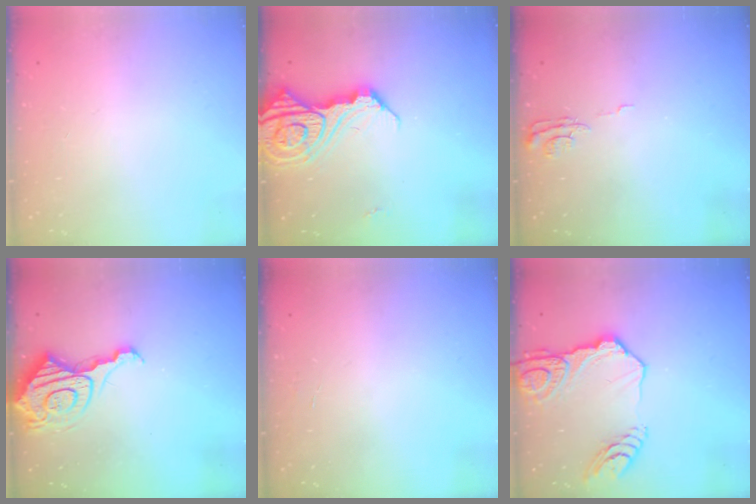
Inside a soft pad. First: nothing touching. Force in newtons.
{"total": 15.5, "press": 15.4, "slide": 1.7}
{"total": 6.2, "press": 6.2, "slide": 0.4}
{"total": 12.7, "press": 12.6, "slide": 1.3}
{"total": 1.3, "press": 1.3, "slide": 0.1}
{"total": 16.0, "press": 15.9, "slide": 1.6}